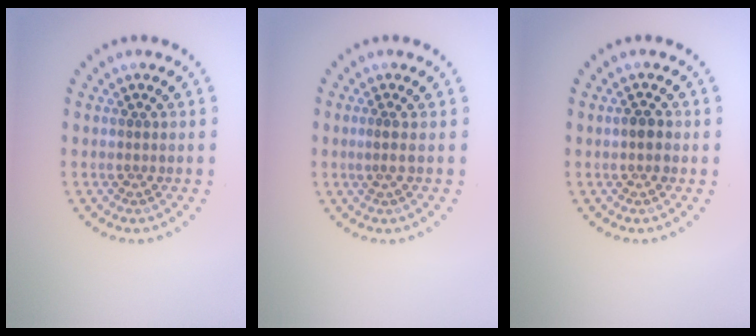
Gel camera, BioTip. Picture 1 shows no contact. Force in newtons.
{"total": 0.7, "press": 0.3, "slide": 0.6}
{"total": 1.4, "press": 1.4, "slide": 0.3}